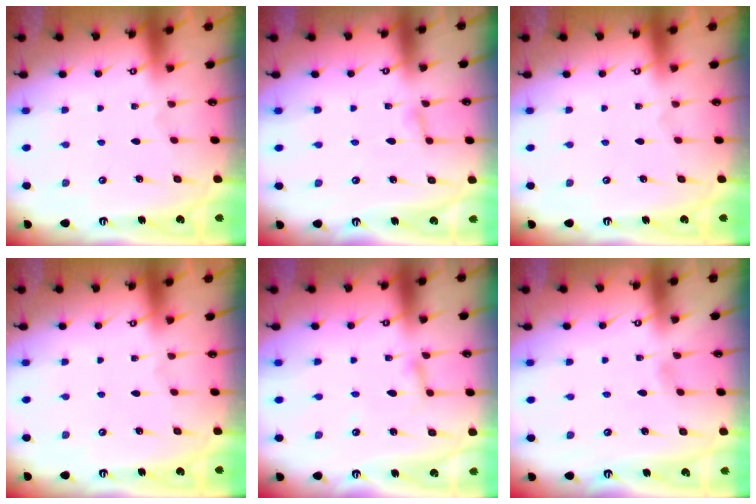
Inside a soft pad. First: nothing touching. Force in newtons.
{"total": 2.8, "press": 2.8, "slide": 0.3}
{"total": 0.0}
{"total": 0.0}
{"total": 2.4, "press": 2.4, "slide": 0.1}
{"total": 2.1, "press": 2.1, "slide": 0.3}